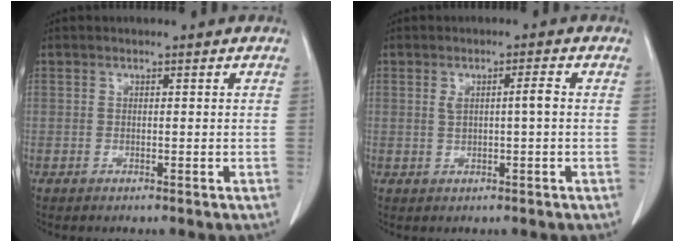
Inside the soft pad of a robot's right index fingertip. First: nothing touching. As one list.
[{"total": 2.8, "force": [0.2, 0.3, 2.7], "torque": [-0.051, 0.007, 0.008]}]